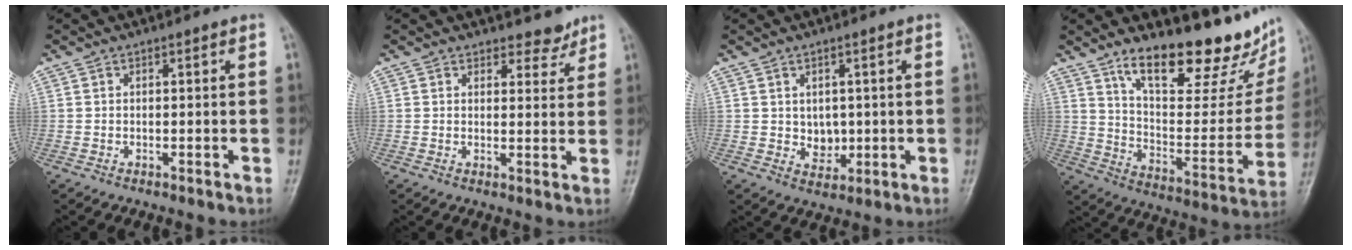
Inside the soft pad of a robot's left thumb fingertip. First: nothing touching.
{"total": 3.5, "force": [3.0, 1.6, 0.4], "torque": [0.017, -0.025, 0.037]}
{"total": 3.8, "force": [0.4, 3.1, 2.2], "torque": [-0.015, -0.007, 0.016]}
{"total": 24.8, "force": [16.9, 8.6, 16.1], "torque": [-0.185, -0.086, 0.260]}